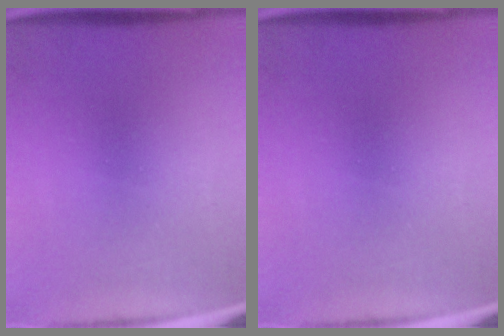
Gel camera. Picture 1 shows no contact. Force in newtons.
{"total": 0.0}